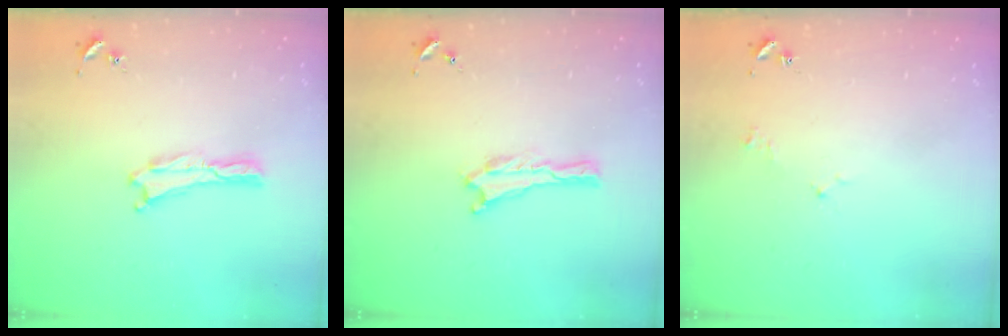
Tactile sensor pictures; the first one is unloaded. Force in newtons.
{"total": 0.0}
{"total": 1.6, "press": 1.5, "slide": 0.3}